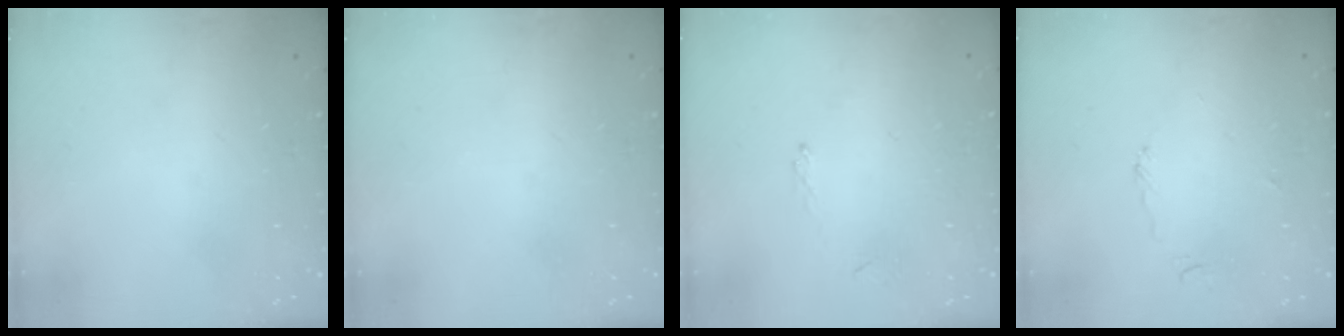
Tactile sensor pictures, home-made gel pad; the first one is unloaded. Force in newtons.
{"total": 0.0}
{"total": 1.1, "press": 1.0, "slide": 0.5}
{"total": 4.8, "press": 4.7, "slide": 0.4}